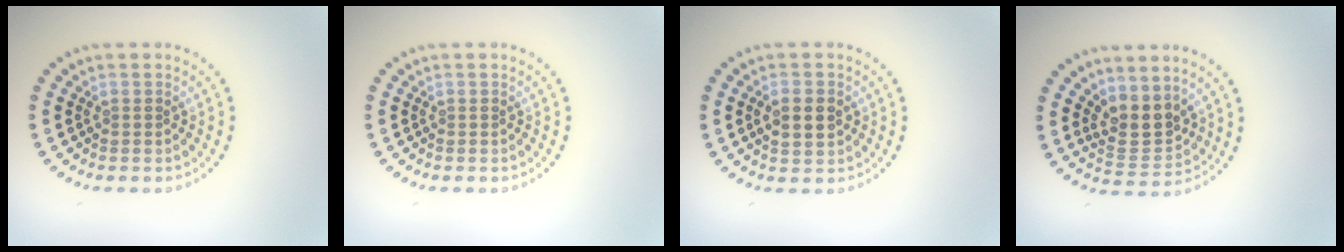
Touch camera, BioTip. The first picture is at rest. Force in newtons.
{"total": 0.0}
{"total": 2.7, "press": 2.7, "slide": 0.2}
{"total": 3.3, "press": 2.9, "slide": 1.6}